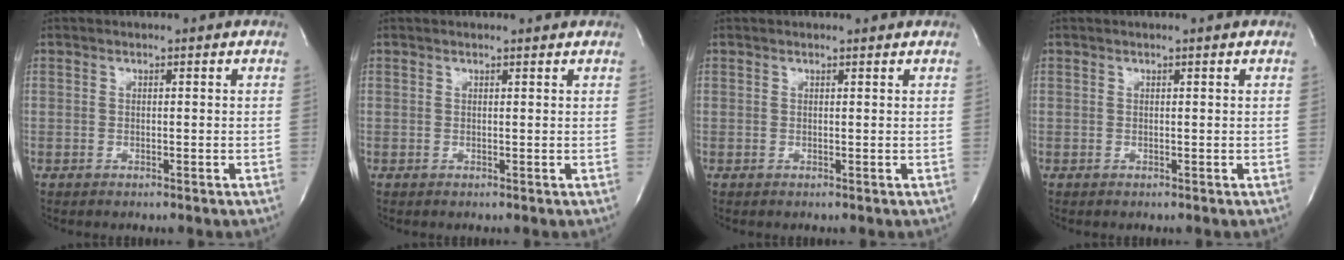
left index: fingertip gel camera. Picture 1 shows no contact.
{"total": 1.4, "force": [1.4, 0.2, 0.3], "torque": [-0.010, 0.005, 0.012]}
{"total": 1.2, "force": [1.1, 0.1, 0.3], "torque": [-0.010, 0.004, 0.010]}
{"total": 0.0}